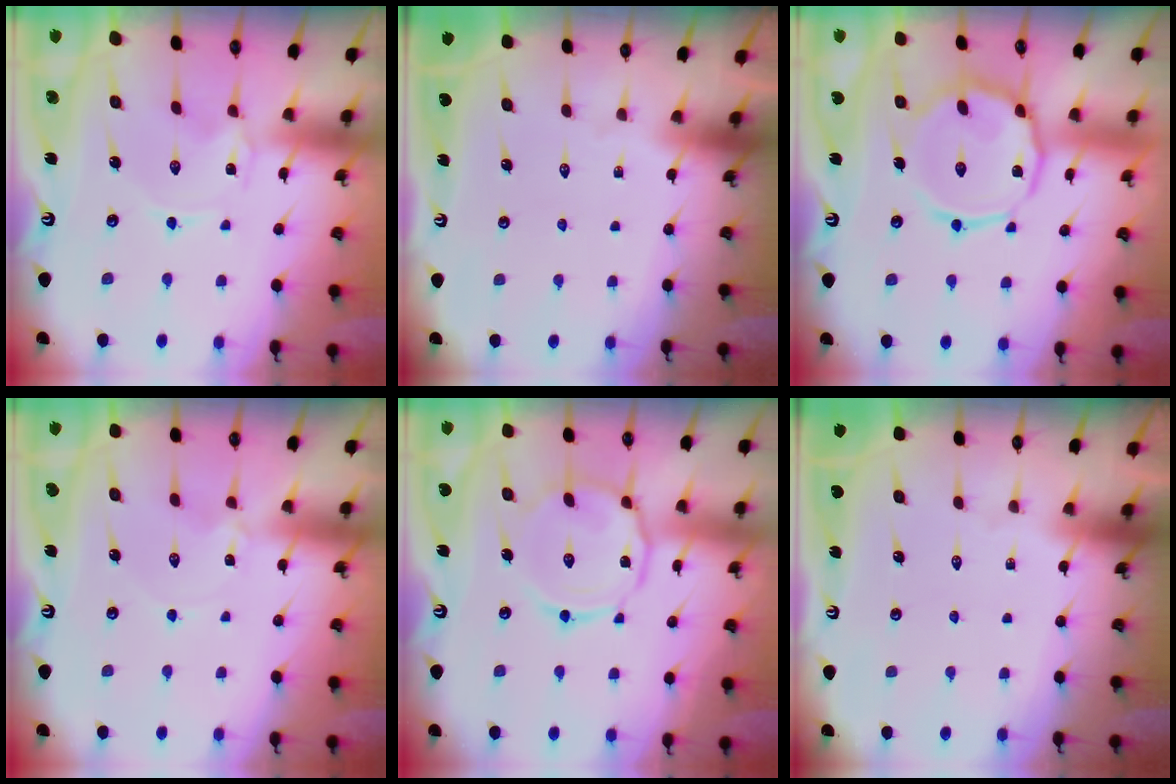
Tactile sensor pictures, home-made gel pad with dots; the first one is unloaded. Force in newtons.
{"total": 0.0}
{"total": 14.2, "press": 14.2, "slide": 1.1}
{"total": 0.0}
{"total": 11.3, "press": 11.2, "slide": 0.9}
{"total": 0.0}